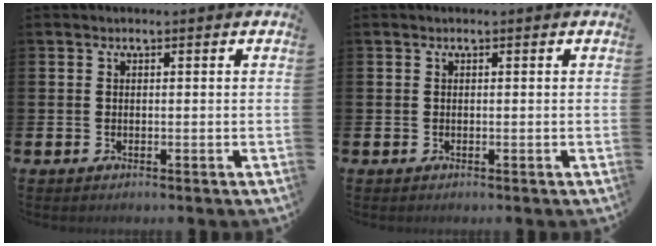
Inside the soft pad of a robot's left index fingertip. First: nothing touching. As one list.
[{"total": 0.0}]